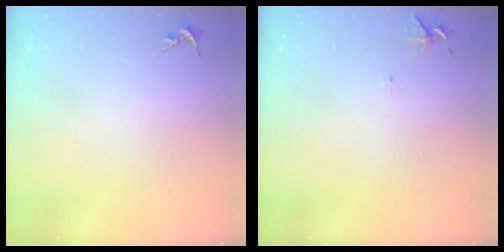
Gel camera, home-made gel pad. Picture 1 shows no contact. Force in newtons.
{"total": 6.2, "press": 6.2, "slide": 0.6}